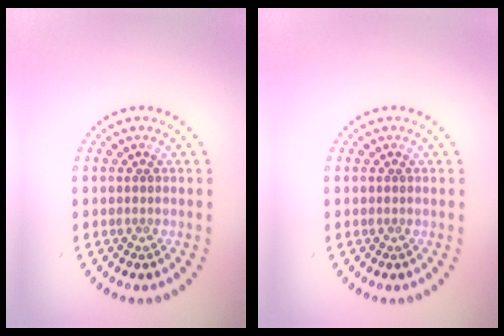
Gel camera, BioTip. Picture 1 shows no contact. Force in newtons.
{"total": 0.0}